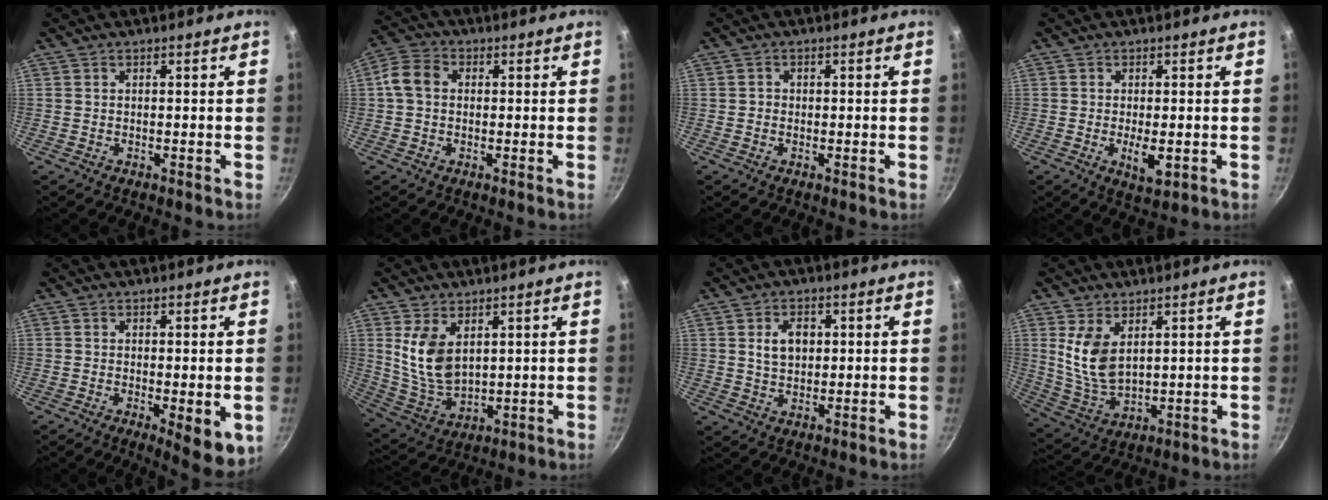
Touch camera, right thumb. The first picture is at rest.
{"total": 6.1, "force": [0.5, 4.6, 3.8], "torque": [-0.075, 0.019, 0.003]}
{"total": 0.9, "force": [-0.2, 0.9, 0.3], "torque": [0.002, 0.003, -0.005]}
{"total": 4.2, "force": [-0.9, 1.7, 3.8], "torque": [-0.061, -0.008, -0.010]}
{"total": 7.1, "force": [-1.7, 2.2, 6.5], "torque": [-0.087, -0.020, -0.022]}
{"total": 10.2, "force": [3.5, 5.9, 7.6], "torque": [-0.134, -0.021, 0.085]}
{"total": 5.3, "force": [1.3, 3.6, 3.7], "torque": [-0.048, -0.003, 0.023]}
{"total": 9.2, "force": [3.2, 5.0, 7.0], "torque": [-0.129, -0.020, 0.079]}